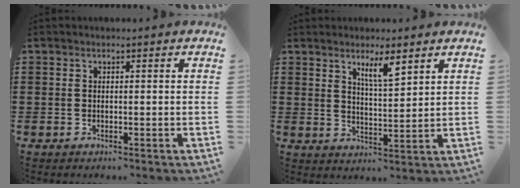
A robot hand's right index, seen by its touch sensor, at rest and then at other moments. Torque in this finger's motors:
{"motor_torque": [0.46, 0.43, 0.08, 0.04]}